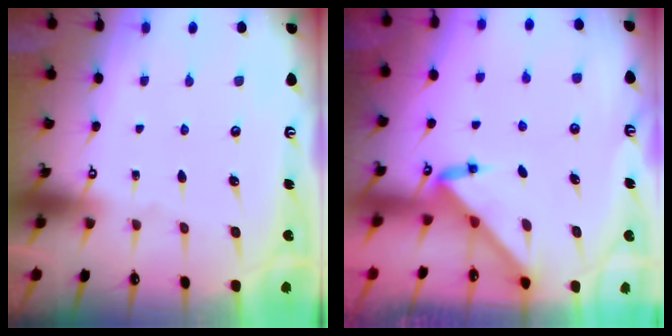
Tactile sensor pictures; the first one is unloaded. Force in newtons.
{"total": 3.3, "press": 3.3, "slide": 0.2}